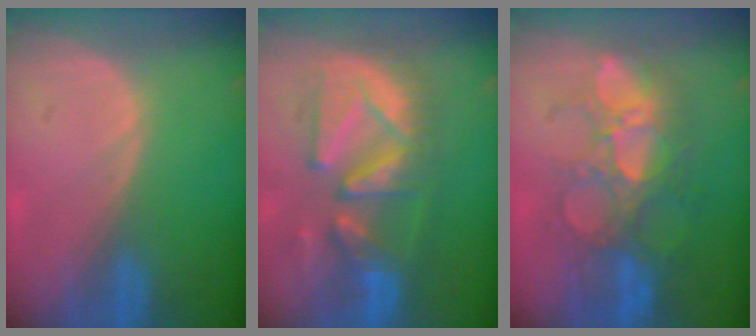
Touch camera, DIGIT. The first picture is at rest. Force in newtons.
{"total": 10.9, "press": 10.6, "slide": 2.8}
{"total": 10.3, "press": 9.3, "slide": 4.4}